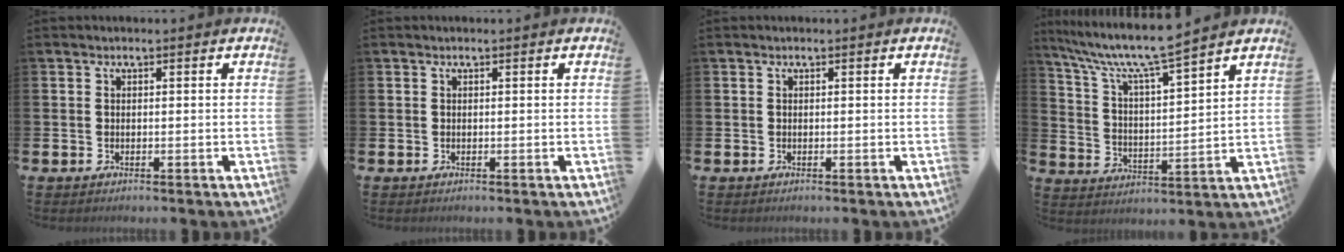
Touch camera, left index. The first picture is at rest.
{"total": 0.0}
{"total": 0.0}
{"total": 9.1, "force": [8.3, 0.4, 3.7], "torque": [-0.109, -0.048, 0.144]}